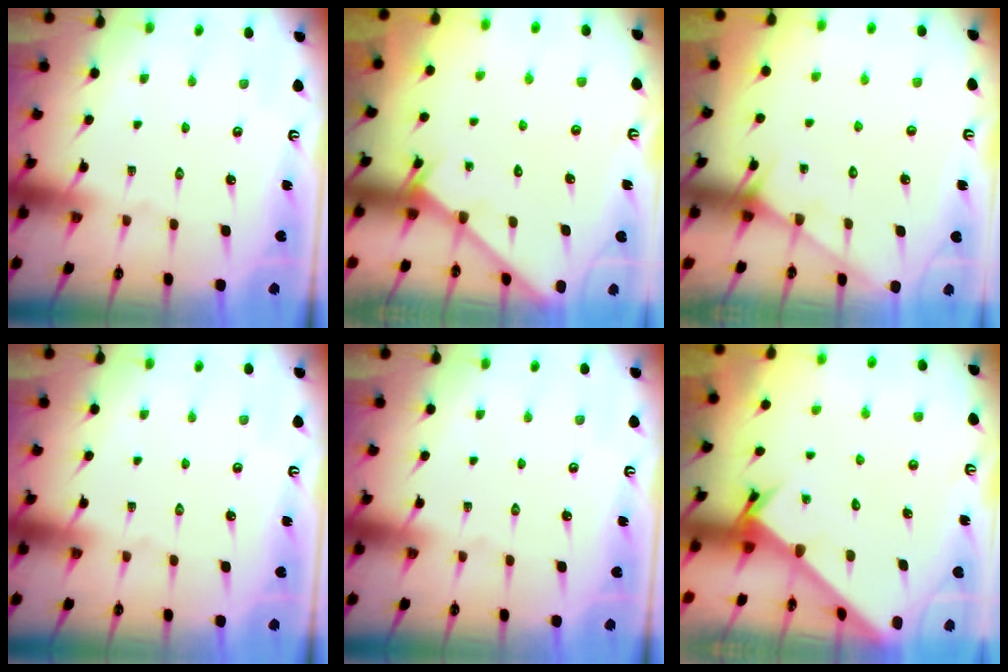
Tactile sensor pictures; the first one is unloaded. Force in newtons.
{"total": 1.2, "press": 1.2, "slide": 0.0}
{"total": 4.4, "press": 4.4, "slide": 0.2}
{"total": 0.0}
{"total": 0.0}
{"total": 2.5, "press": 2.5, "slide": 0.1}